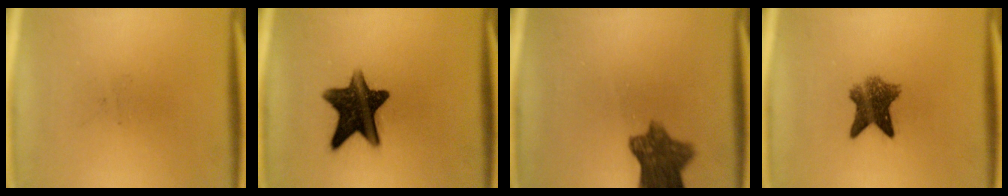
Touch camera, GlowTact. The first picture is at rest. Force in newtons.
{"total": 12.8}
{"total": 8.6}
{"total": 6.7}